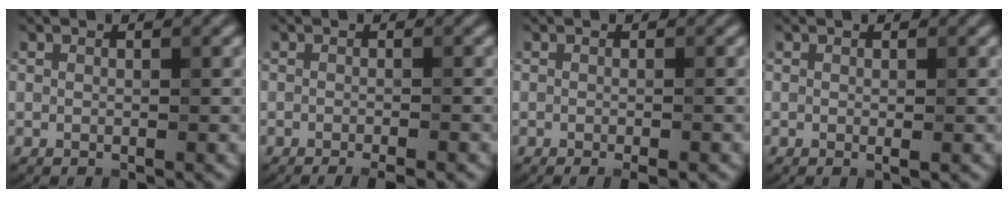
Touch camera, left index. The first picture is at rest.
{"total": 2.1, "force": [-1.3, 0.4, 1.5], "torque": [-0.016, -0.006, -0.021]}
{"total": 1.5, "force": [-0.8, 0.3, 1.3], "torque": [-0.014, -0.007, -0.012]}
{"total": 0.6, "force": [0.0, 0.0, 0.6], "torque": [-0.008, -0.003, -0.001]}